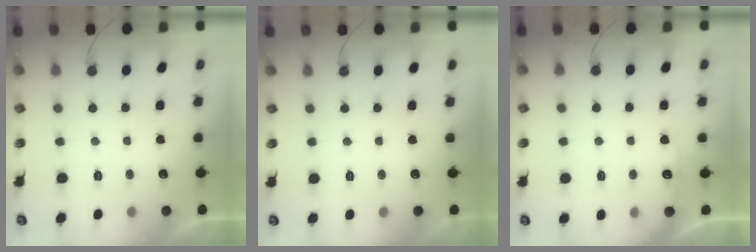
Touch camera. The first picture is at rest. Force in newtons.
{"total": 0.0}
{"total": 4.8, "press": 4.8, "slide": 0.5}